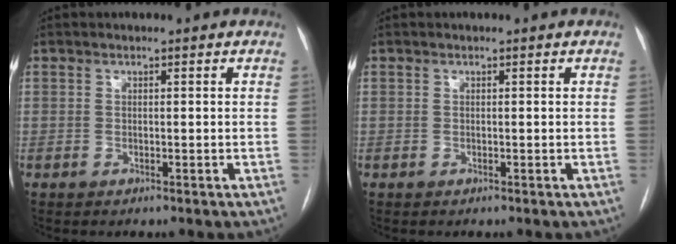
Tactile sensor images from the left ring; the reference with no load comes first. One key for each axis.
{"total": 0.0}